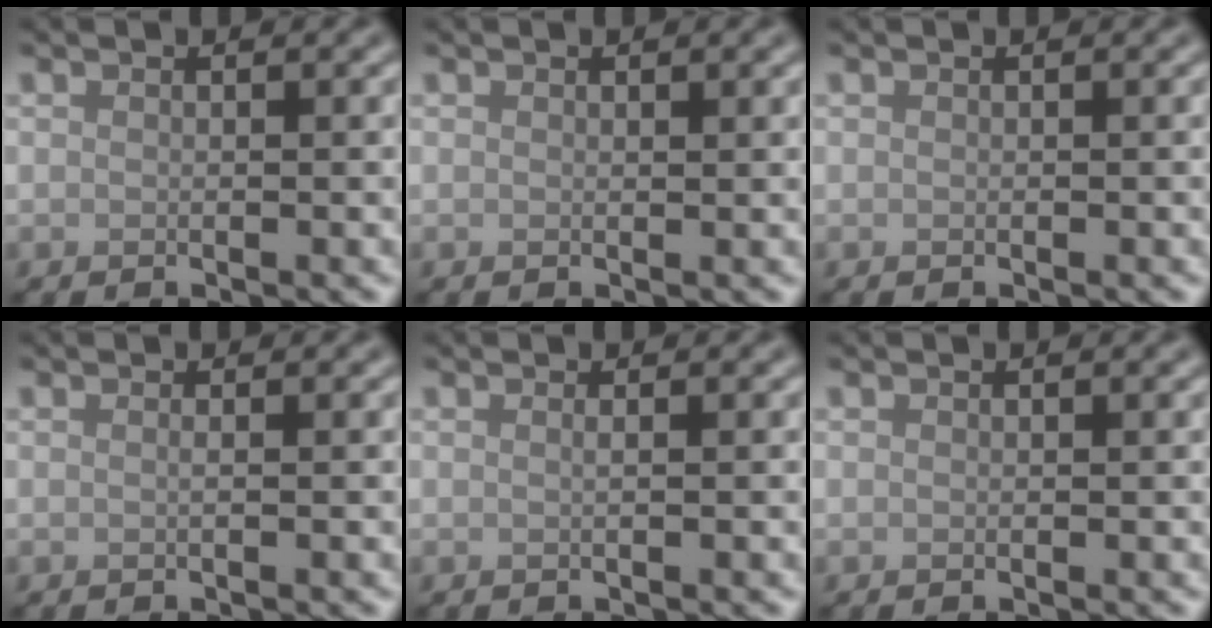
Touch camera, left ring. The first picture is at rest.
{"total": 0.0}
{"total": 0.0}
{"total": 0.5, "force": [0.0, 0.2, 0.5], "torque": [-0.005, -0.001, -0.003]}
{"total": 0.6, "force": [0.1, 0.2, 0.6], "torque": [-0.004, 0.000, -0.004]}
{"total": 0.0}